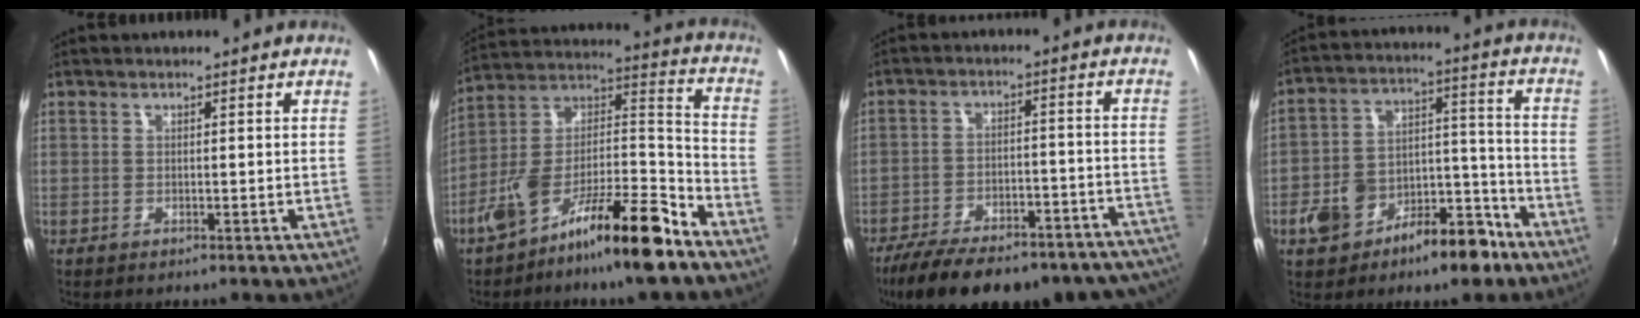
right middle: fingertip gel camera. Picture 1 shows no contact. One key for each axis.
{"total": 17.4, "fx": -11.6, "fy": 3.3, "fz": 12.5, "tx": -0.207, "ty": 0.015, "tz": -0.202}
{"total": 28.3, "fx": -23.5, "fy": 9.5, "fz": 12.5, "tx": -0.210, "ty": -0.002, "tz": -0.299}
{"total": 14.5, "fx": -8.5, "fy": 8.1, "fz": 8.5, "tx": -0.149, "ty": 0.035, "tz": -0.114}